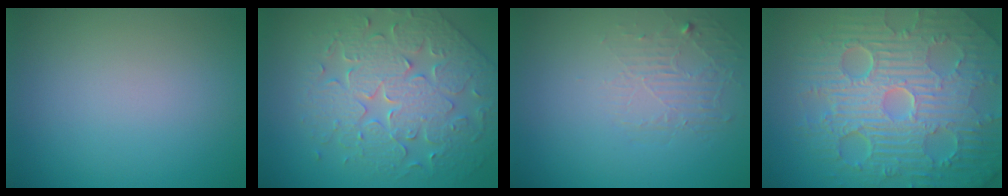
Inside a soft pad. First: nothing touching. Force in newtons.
{"total": 5.6, "press": 5.2, "slide": 2.2}
{"total": 1.9, "press": 0.6, "slide": 1.8}
{"total": 11.7, "press": 7.4, "slide": 9.0}